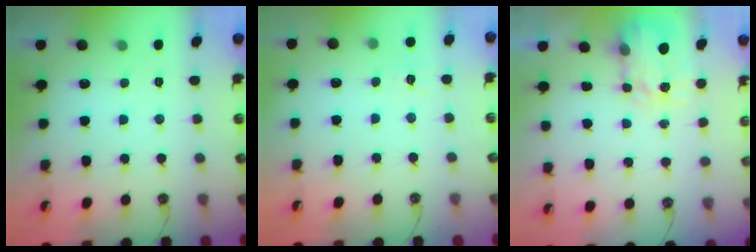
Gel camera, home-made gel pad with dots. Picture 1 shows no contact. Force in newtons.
{"total": 5.8, "press": 5.8, "slide": 0.5}
{"total": 3.9, "press": 3.8, "slide": 0.6}